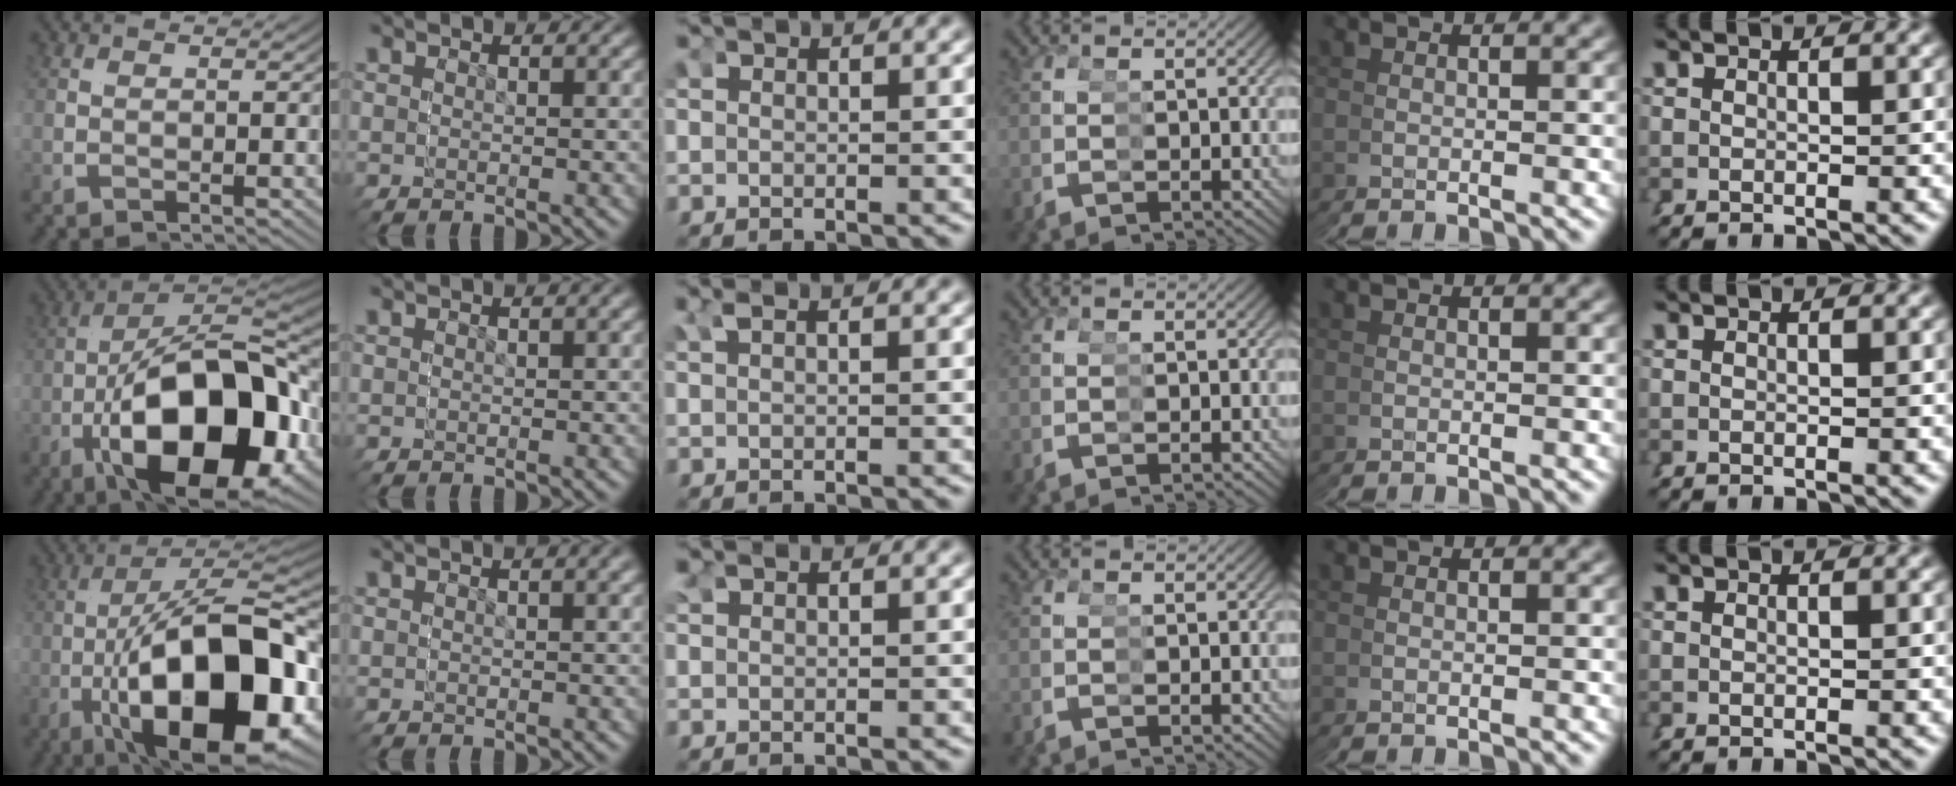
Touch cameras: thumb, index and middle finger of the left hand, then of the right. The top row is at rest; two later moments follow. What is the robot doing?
{"motion": "grasp_and_lifting", "object": "screwdriver"}